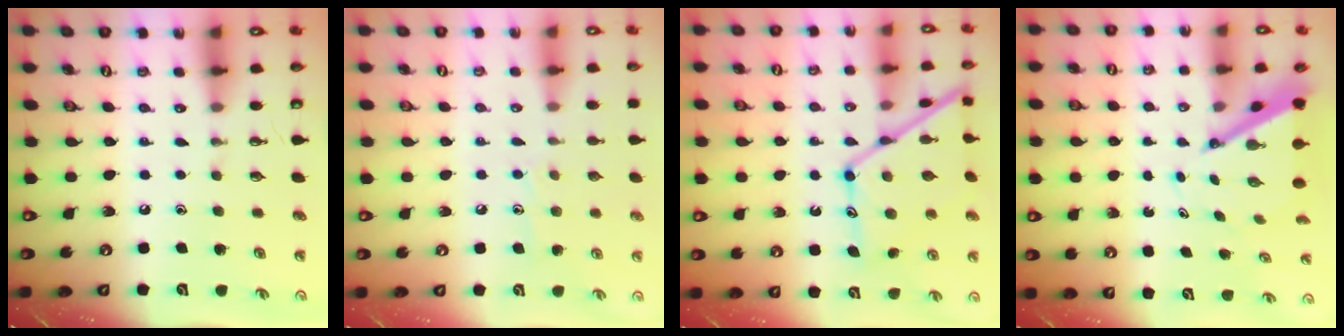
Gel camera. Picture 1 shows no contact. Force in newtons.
{"total": 7.4, "press": 7.4, "slide": 0.7}
{"total": 16.3, "press": 16.3, "slide": 1.3}
{"total": 6.8, "press": 6.8, "slide": 0.7}